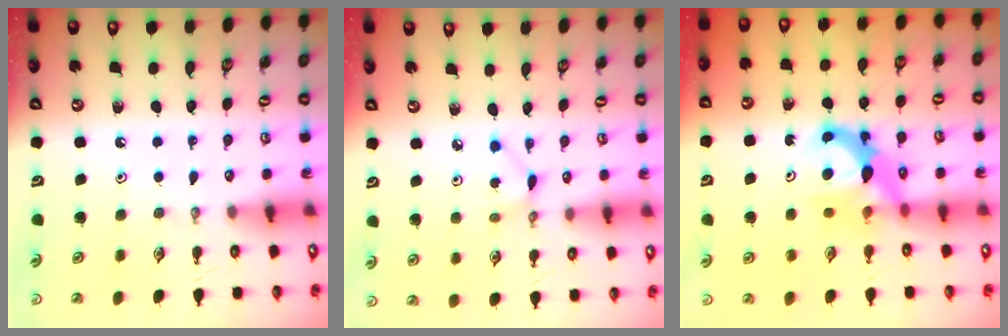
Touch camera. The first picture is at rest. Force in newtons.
{"total": 2.4, "press": 2.4, "slide": 0.1}
{"total": 7.6, "press": 7.5, "slide": 0.6}